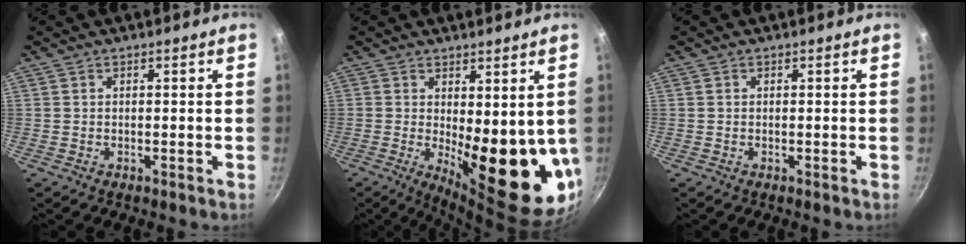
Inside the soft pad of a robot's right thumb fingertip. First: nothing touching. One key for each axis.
{"total": 15.4, "fx": 0.1, "fy": 5.8, "fz": 14.3, "tx": -0.157, "ty": -0.038, "tz": 0.017}
{"total": 0.0}